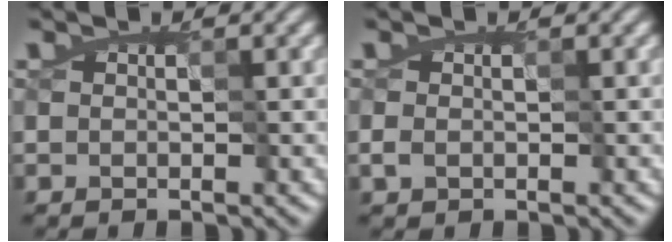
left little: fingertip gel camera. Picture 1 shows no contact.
{"total": 0.7, "force": [-0.2, 0.6, 0.3], "torque": [-0.010, -0.004, 0.002]}